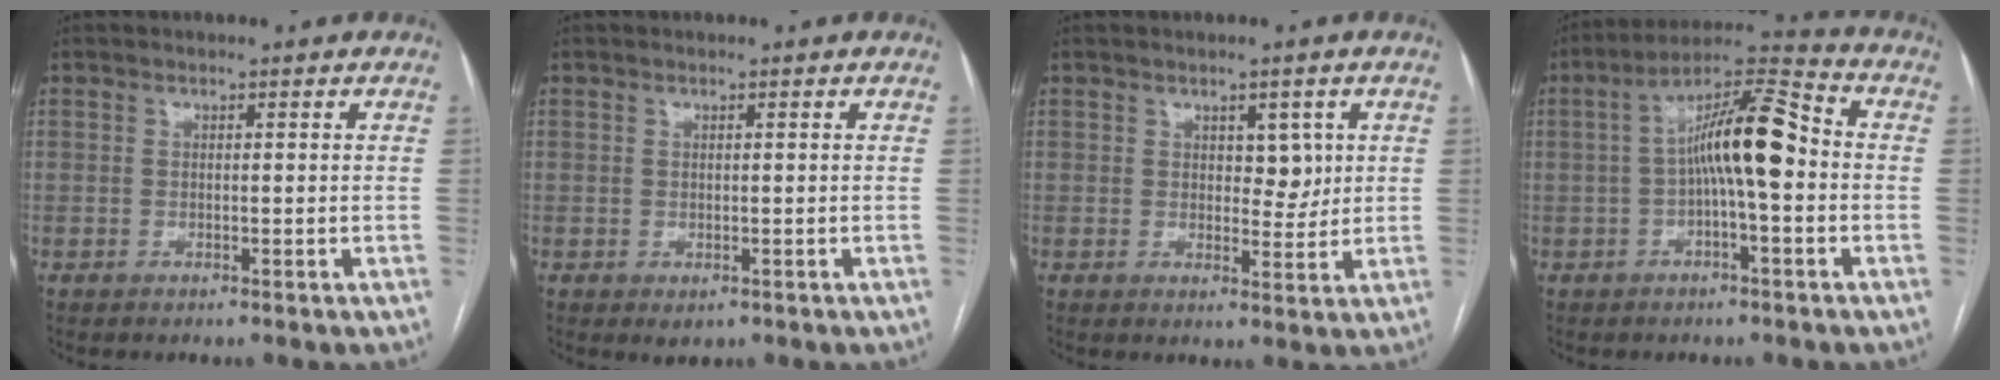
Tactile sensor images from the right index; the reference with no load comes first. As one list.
[{"total": 1.3, "force": [-0.3, 0.9, 0.9], "torque": [-0.009, -0.002, 0.003]}, {"total": 3.8, "force": [1.3, 2.1, 2.9], "torque": [-0.035, -0.002, 0.020]}, {"total": 11.4, "force": [-0.4, 2.1, 11.2], "torque": [-0.193, 0.035, -0.010]}]